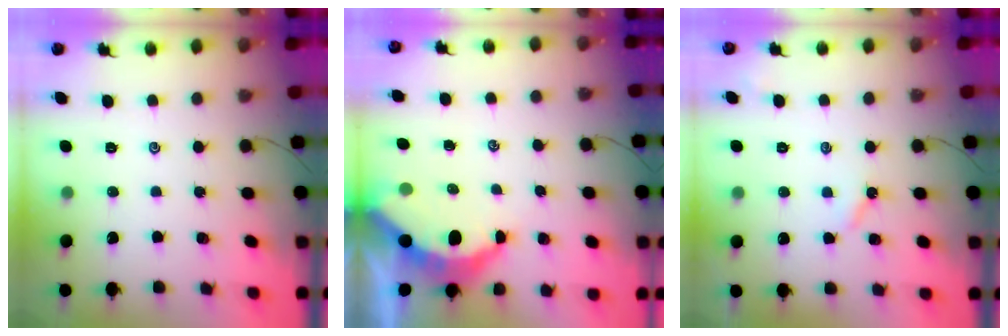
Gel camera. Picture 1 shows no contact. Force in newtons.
{"total": 6.6, "press": 6.5, "slide": 0.8}
{"total": 2.8, "press": 2.8, "slide": 0.5}